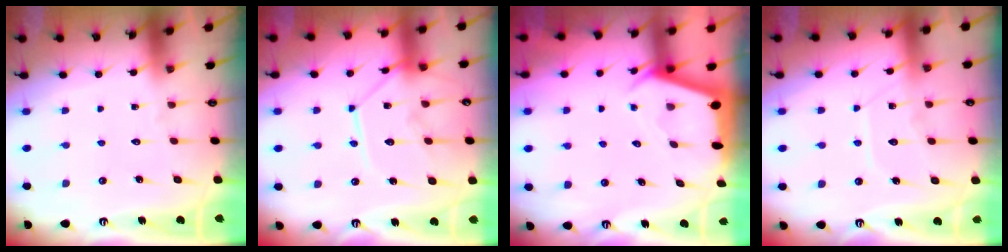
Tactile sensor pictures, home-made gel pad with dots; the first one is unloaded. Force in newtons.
{"total": 12.9, "press": 12.8, "slide": 1.6}
{"total": 2.3, "press": 2.3, "slide": 0.3}
{"total": 8.3, "press": 8.3, "slide": 0.8}